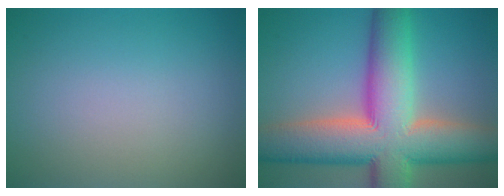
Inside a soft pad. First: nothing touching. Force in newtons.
{"total": 14.2, "press": 14.2, "slide": 0.9}